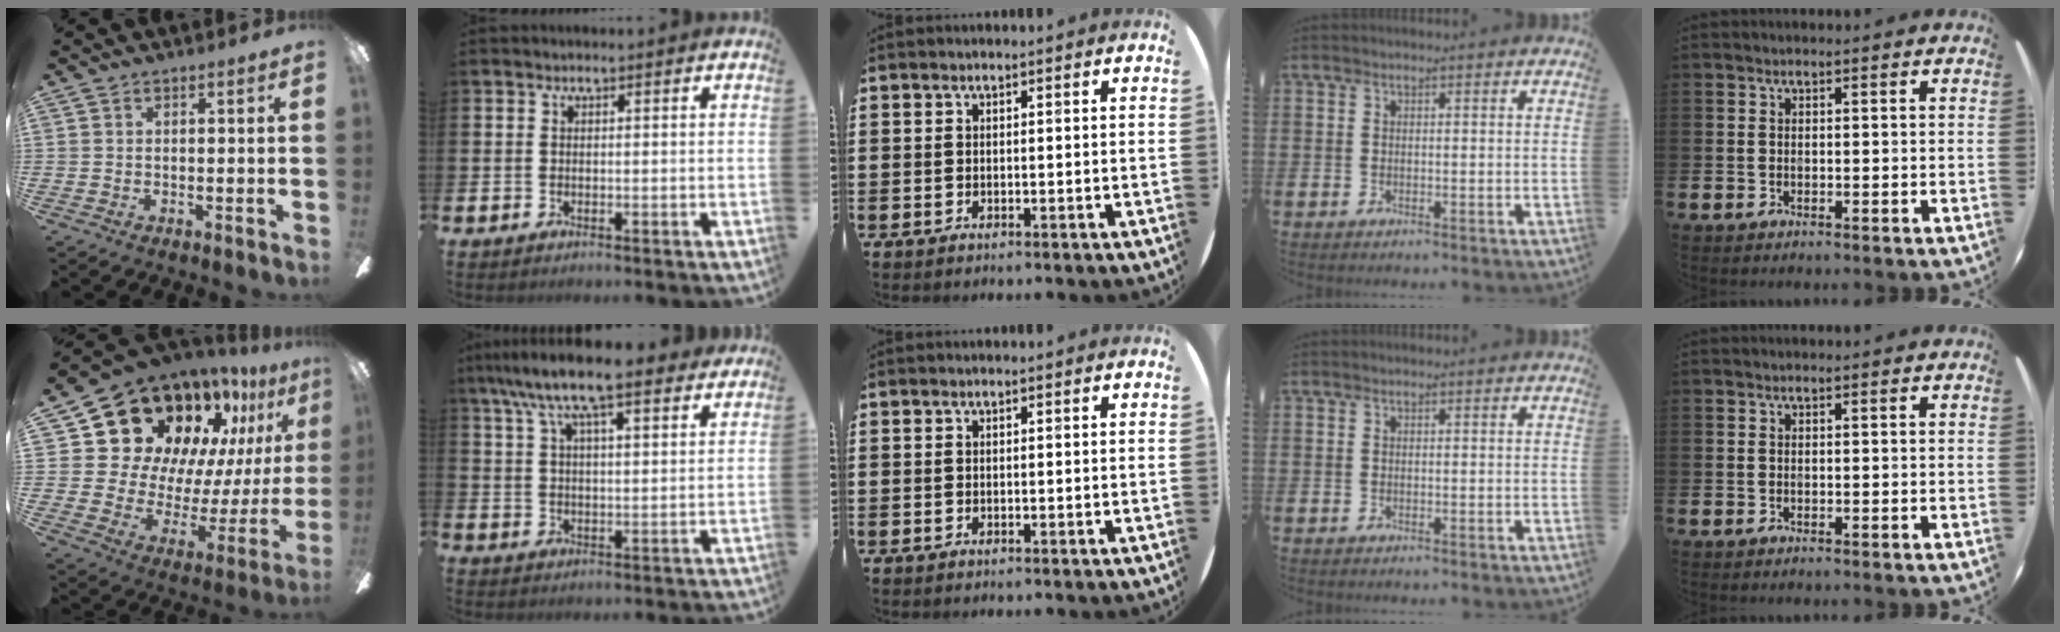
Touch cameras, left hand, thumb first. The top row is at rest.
{"thumb": {"total": 22.8, "force": [16.8, 12.9, 8.7], "torque": [-0.150, -0.130, 0.324]}, "index": {"total": 10.7, "force": [9.0, 2.3, 5.2], "torque": [-0.113, -0.031, 0.163]}}